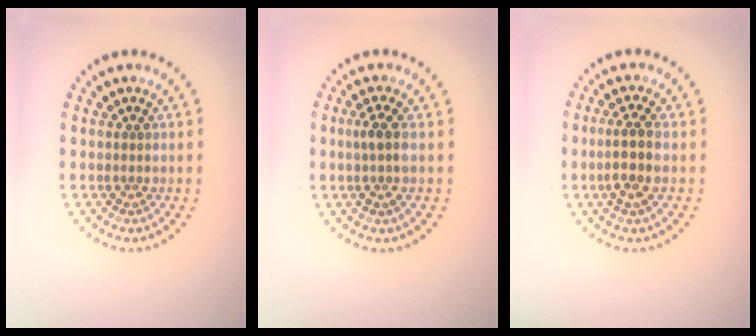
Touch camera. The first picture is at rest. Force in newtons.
{"total": 1.9, "press": 1.6, "slide": 1.1}
{"total": 2.9, "press": 2.5, "slide": 1.4}